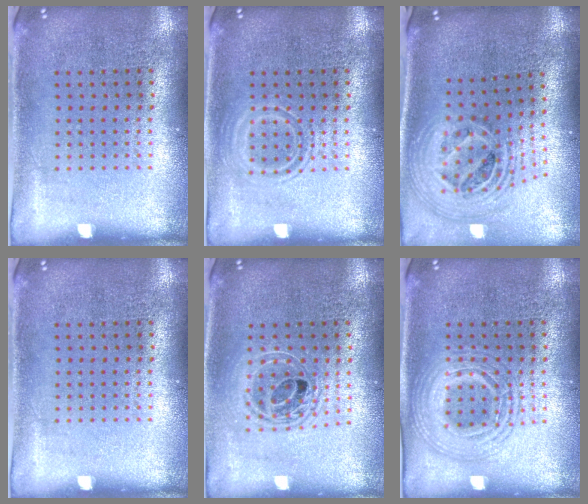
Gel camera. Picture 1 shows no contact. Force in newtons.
{"total": 1.9, "press": 1.9, "slide": 0.3}
{"total": 2.5, "press": 1.8, "slide": 1.8}
{"total": 0.0}
{"total": 1.7, "press": 1.4, "slide": 0.9}
{"total": 2.7, "press": 2.7, "slide": 0.4}